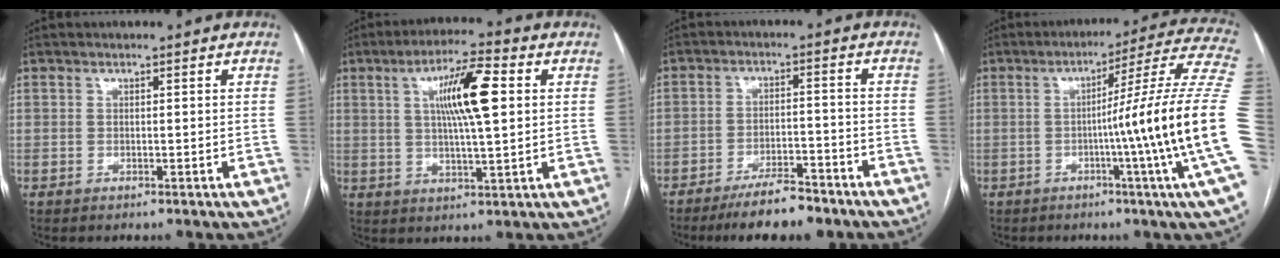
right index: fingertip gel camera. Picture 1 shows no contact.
{"total": 10.5, "force": [2.5, 1.3, 10.1], "torque": [-0.179, 0.011, 0.041]}
{"total": 8.4, "force": [-6.8, 1.8, 4.6], "torque": [-0.071, -0.007, -0.115]}
{"total": 20.5, "force": [-3.4, -3.5, 19.9], "torque": [-0.210, 0.007, -0.067]}